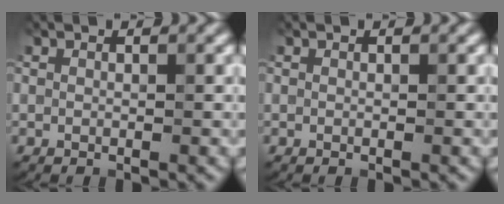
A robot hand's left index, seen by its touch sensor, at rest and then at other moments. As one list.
[{"total": 0.0}]